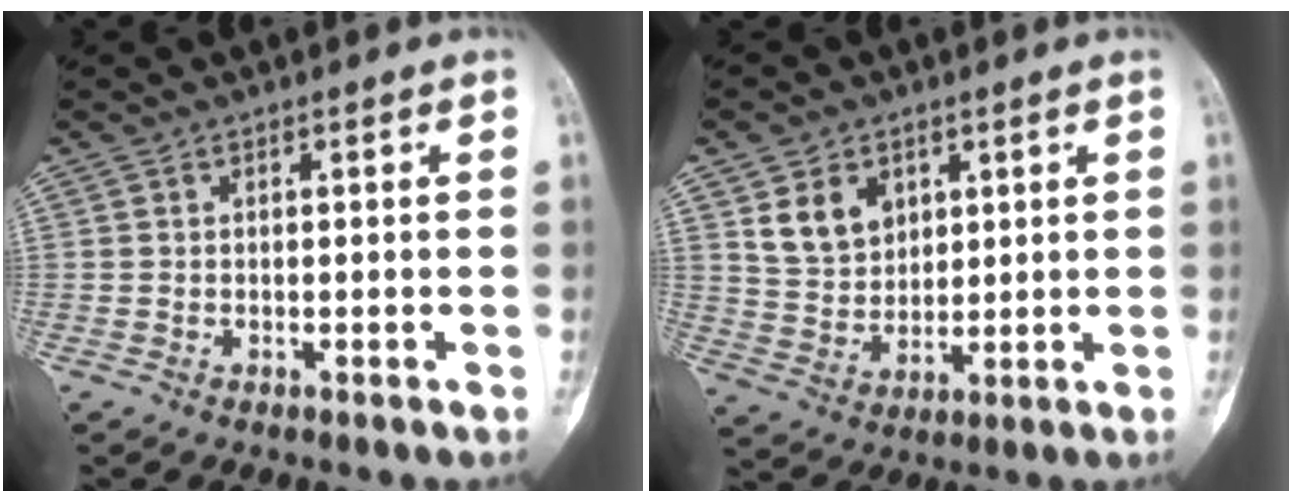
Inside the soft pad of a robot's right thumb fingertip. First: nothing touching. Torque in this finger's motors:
{"motor_torque": [0.41, 0.73, 0.06, 0.04, 0.00]}